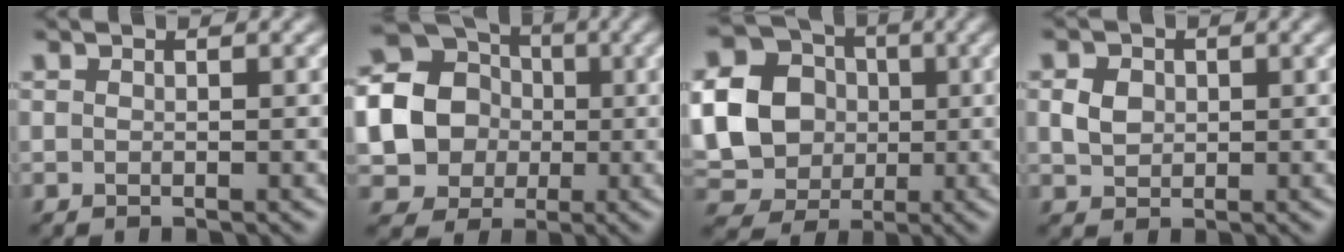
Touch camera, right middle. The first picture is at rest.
{"total": 17.0, "force": [-0.2, 15.9, 5.9], "torque": [-0.161, 0.007, -0.042]}
{"total": 14.3, "force": [0.7, 12.9, 6.2], "torque": [-0.186, 0.013, -0.010]}
{"total": 2.1, "force": [0.3, 1.8, 1.1], "torque": [-0.027, 0.001, 0.005]}